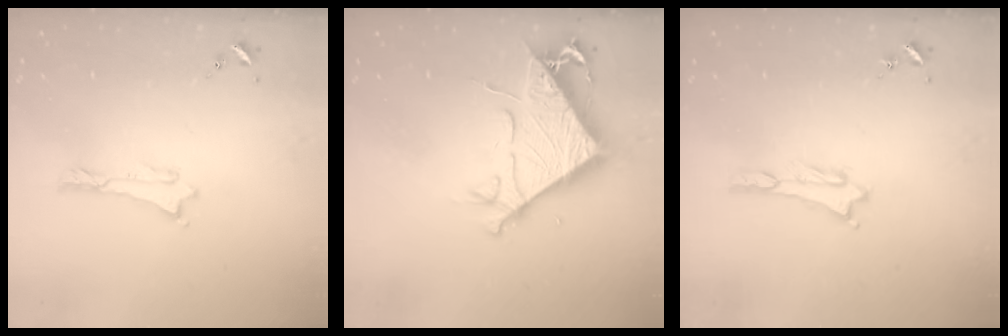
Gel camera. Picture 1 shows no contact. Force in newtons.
{"total": 7.6, "press": 7.6, "slide": 0.4}
{"total": 0.0}